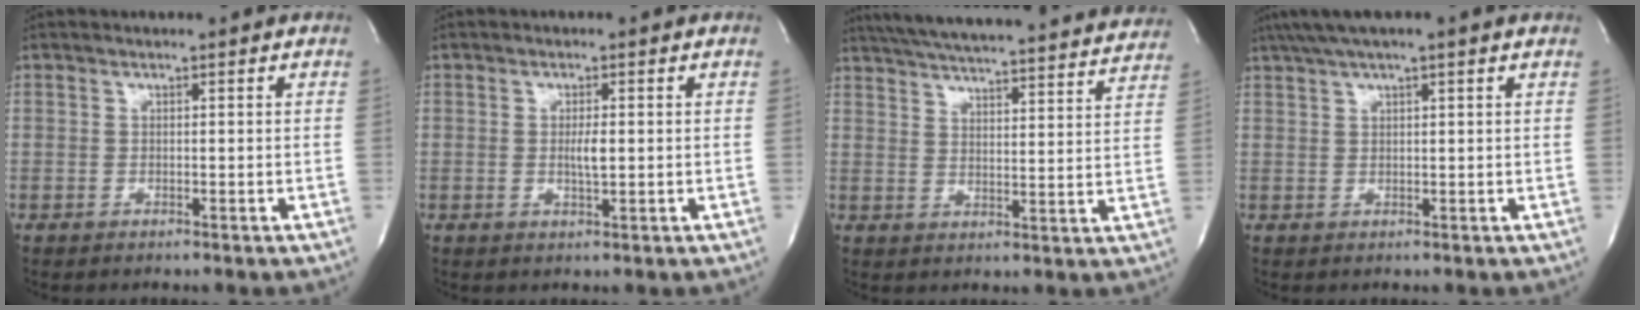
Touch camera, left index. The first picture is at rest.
{"total": 2.4, "force": [-0.1, 0.4, 2.4], "torque": [-0.047, -0.002, 0.000]}
{"total": 30.8, "force": [28.5, 3.4, 11.2], "torque": [-0.195, -0.040, 0.357]}
{"total": 6.8, "force": [4.9, -0.2, 4.7], "torque": [-0.083, 0.036, 0.080]}